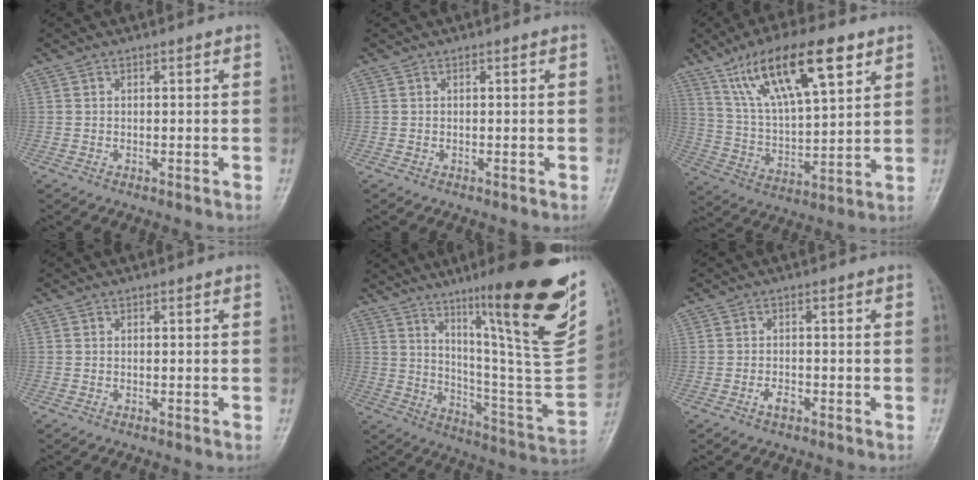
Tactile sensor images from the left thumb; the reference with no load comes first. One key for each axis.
{"total": 0.0}
{"total": 18.6, "fx": 10.2, "fy": 6.1, "fz": 14.4, "tx": -0.232, "ty": -0.025, "tz": 0.189}
{"total": 0.0}
{"total": 29.3, "fx": 16.1, "fy": 4.3, "fz": 24.1, "tx": -0.317, "ty": -0.069, "tz": 0.259}
{"total": 2.1, "fx": -1.1, "fy": 1.1, "fz": 1.4, "tx": -0.024, "ty": 0.007, "tz": -0.020}